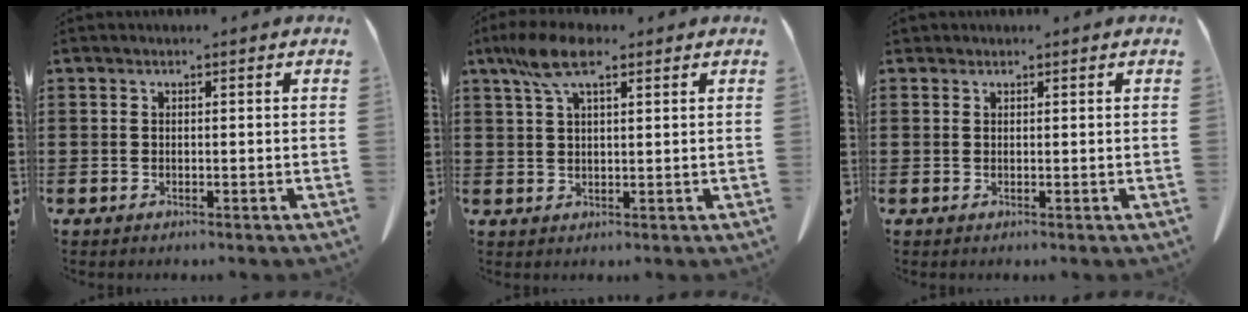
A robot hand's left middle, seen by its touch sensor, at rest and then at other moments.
{"total": 6.9, "force": [3.8, 2.0, 5.4], "torque": [-0.119, 0.004, 0.066]}
{"total": 0.6, "force": [0.5, 0.2, 0.1], "torque": [-0.003, 0.000, 0.011]}